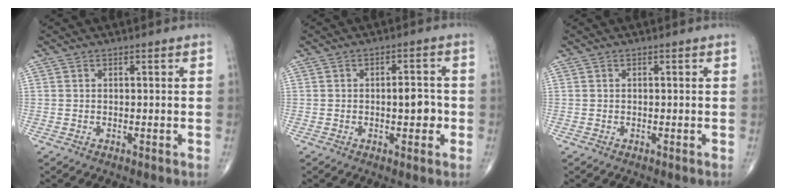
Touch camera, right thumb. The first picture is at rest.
{"total": 5.1, "force": [-0.8, 2.4, 4.4], "torque": [-0.045, 0.007, -0.014]}
{"total": 0.0}